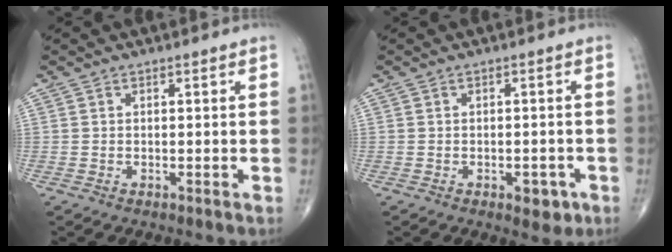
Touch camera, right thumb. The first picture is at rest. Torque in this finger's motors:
{"motor_torque": [0.64, 0.37, -0.15, -0.09, 0.11]}